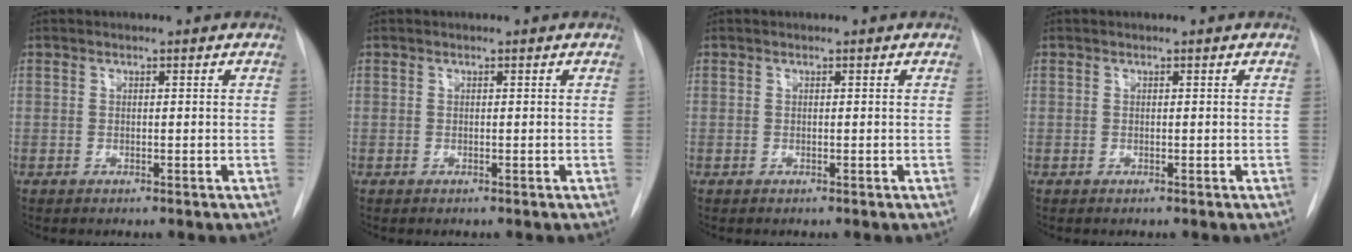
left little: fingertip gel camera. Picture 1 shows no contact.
{"total": 0.0}
{"total": 0.0}
{"total": 0.0}